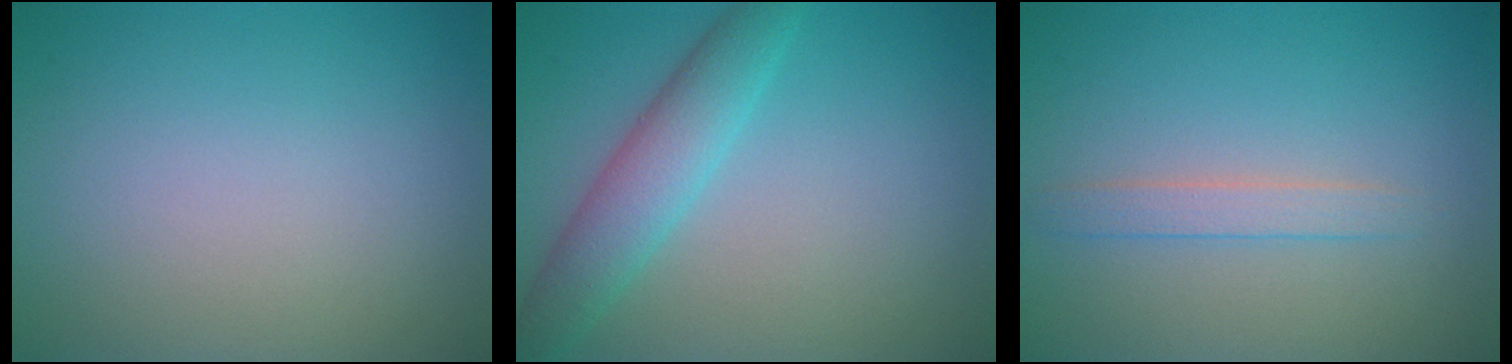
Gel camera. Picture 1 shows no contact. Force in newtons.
{"total": 4.1, "press": 4.1, "slide": 0.1}
{"total": 1.6, "press": 1.6, "slide": 0.0}